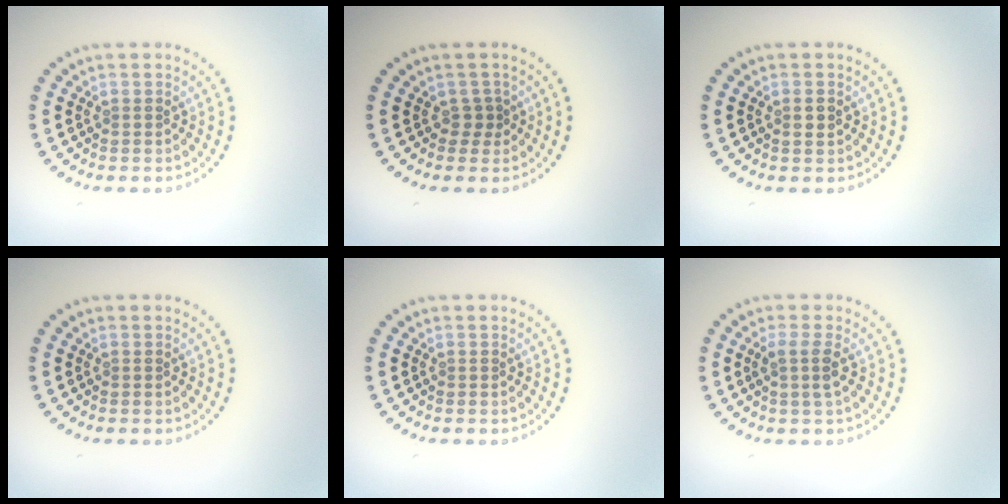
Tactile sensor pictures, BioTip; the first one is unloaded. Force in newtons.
{"total": 1.1, "press": 0.8, "slide": 0.8}
{"total": 1.0, "press": 1.0, "slide": 0.2}
{"total": 0.0}
{"total": 0.0}
{"total": 1.9, "press": 1.5, "slide": 1.1}